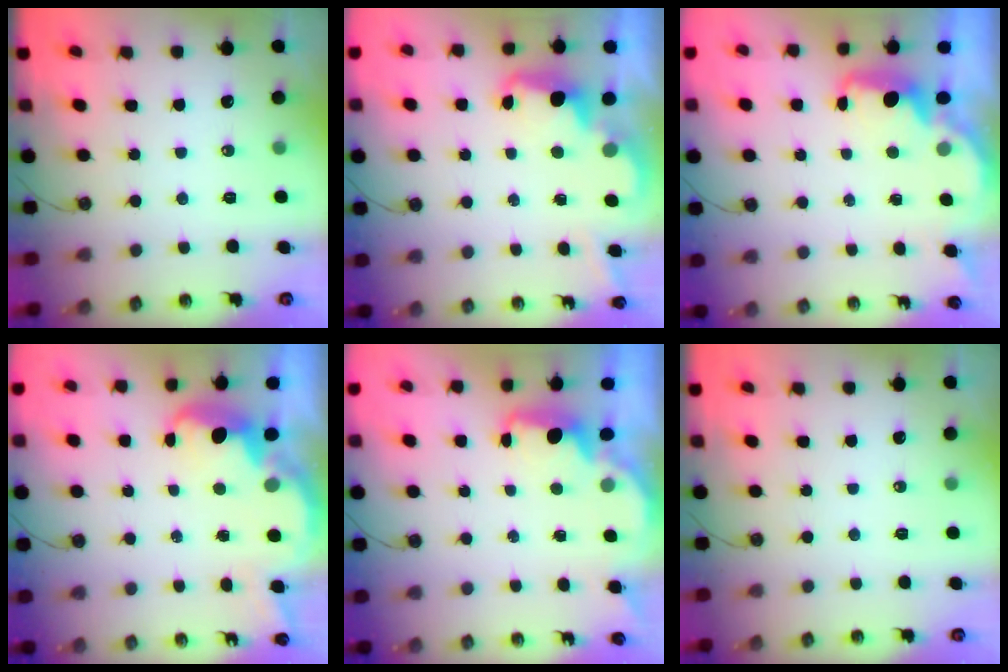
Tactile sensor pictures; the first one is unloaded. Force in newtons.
{"total": 2.4, "press": 2.3, "slide": 0.6}
{"total": 2.2, "press": 2.1, "slide": 0.7}
{"total": 5.2, "press": 5.2, "slide": 0.5}
{"total": 2.1, "press": 1.9, "slide": 0.8}
{"total": 0.0}